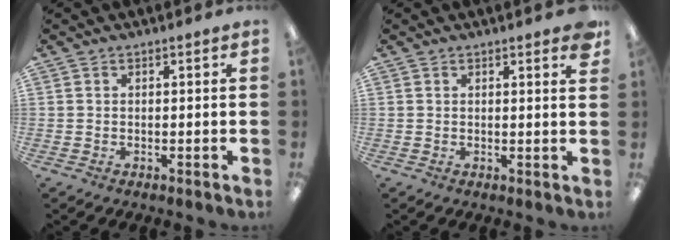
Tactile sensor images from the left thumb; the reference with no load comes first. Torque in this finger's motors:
{"motor_torque": [0.30, -0.15, 0.31, -0.27, 0.02]}